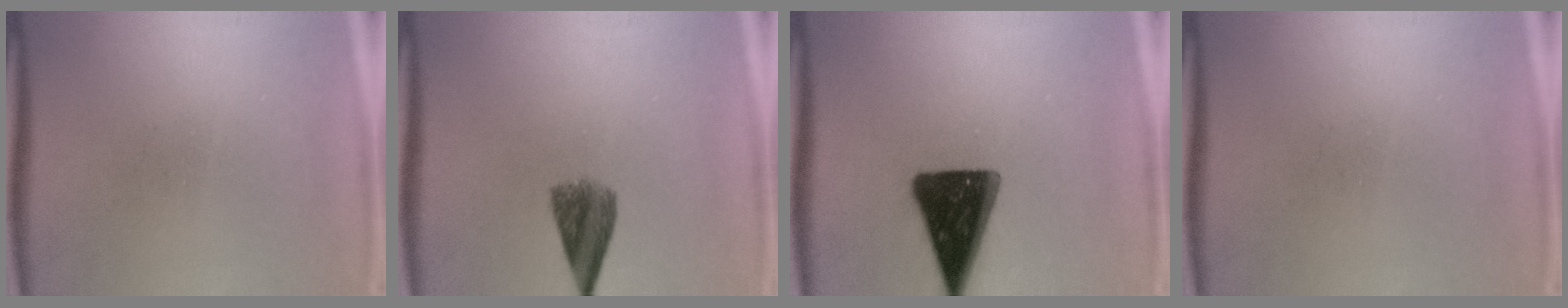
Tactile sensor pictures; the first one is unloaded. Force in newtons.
{"total": 5.3}
{"total": 15.4}
{"total": 0.0}